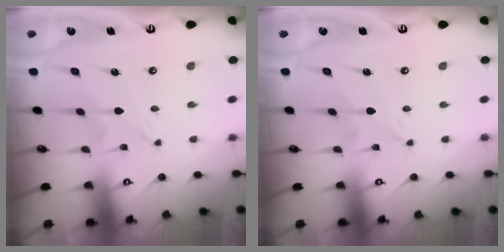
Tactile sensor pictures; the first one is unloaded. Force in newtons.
{"total": 0.0}